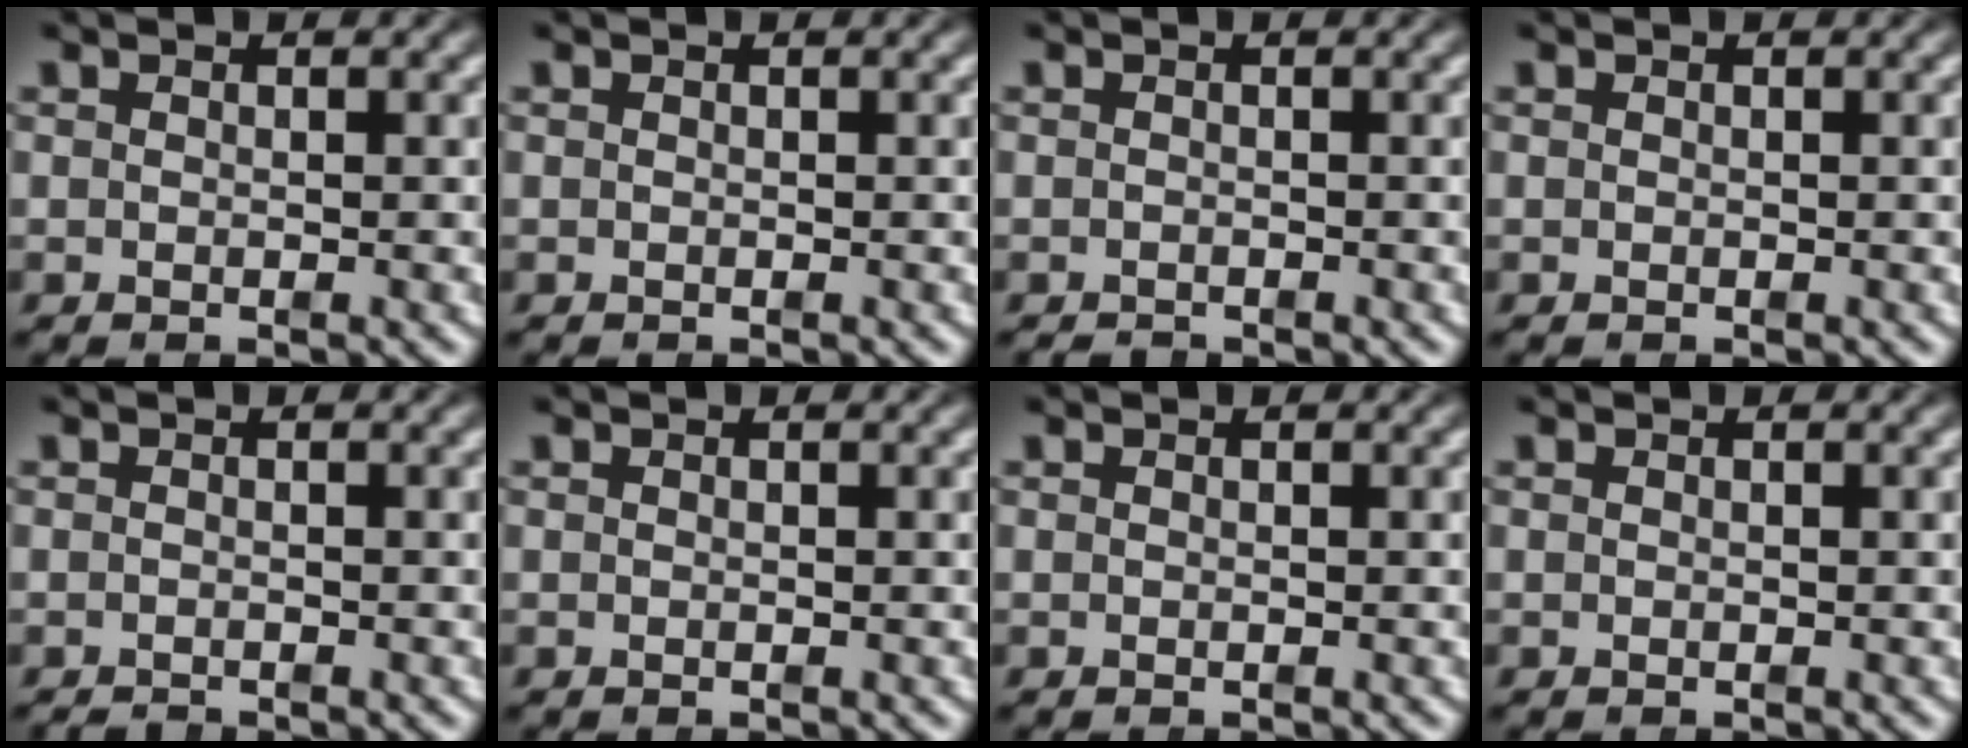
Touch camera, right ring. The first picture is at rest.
{"total": 0.0}
{"total": 0.9, "force": [-0.9, -0.2, -0.1], "torque": [-0.002, -0.010, -0.012]}
{"total": 0.0}
{"total": 0.9, "force": [-0.9, -0.2, -0.1], "torque": [0.000, -0.009, -0.012]}
{"total": 0.0}
{"total": 0.0}
{"total": 0.0}